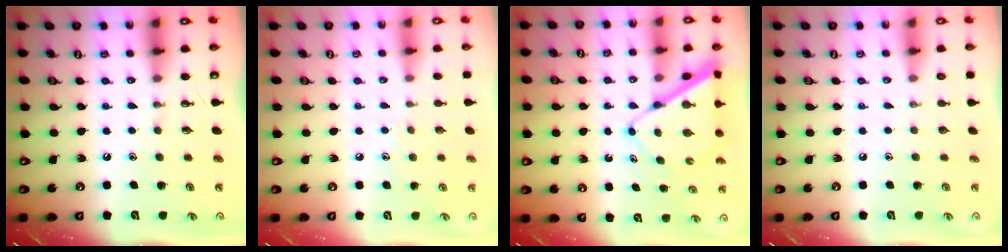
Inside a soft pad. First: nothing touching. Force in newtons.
{"total": 3.8, "press": 3.8, "slide": 0.4}
{"total": 9.0, "press": 8.9, "slide": 0.8}
{"total": 0.0}